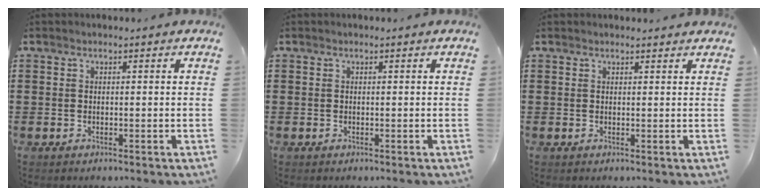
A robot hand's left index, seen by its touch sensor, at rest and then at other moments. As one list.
[{"total": 0.0}, {"total": 0.9, "force": [0.9, 0.0, 0.2], "torque": [-0.006, -0.001, 0.018]}]